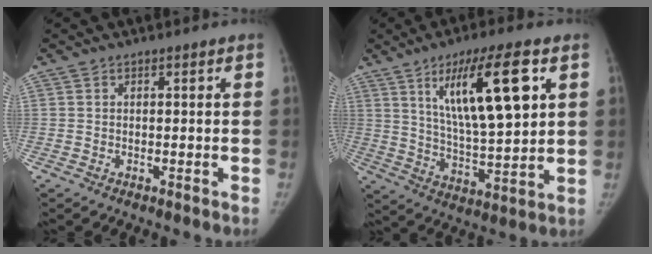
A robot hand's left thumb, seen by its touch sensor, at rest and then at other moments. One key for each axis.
{"total": 17.5, "fx": 6.7, "fy": 4.5, "fz": 15.6, "tx": -0.250, "ty": -0.027, "tz": 0.120}